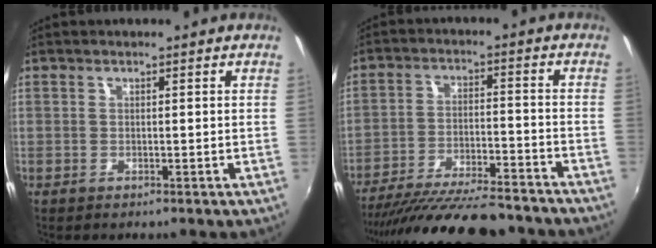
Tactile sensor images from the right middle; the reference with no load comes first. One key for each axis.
{"total": 21.2, "fx": -18.6, "fy": 3.9, "fz": 9.3, "tx": -0.179, "ty": -0.037, "tz": -0.274}